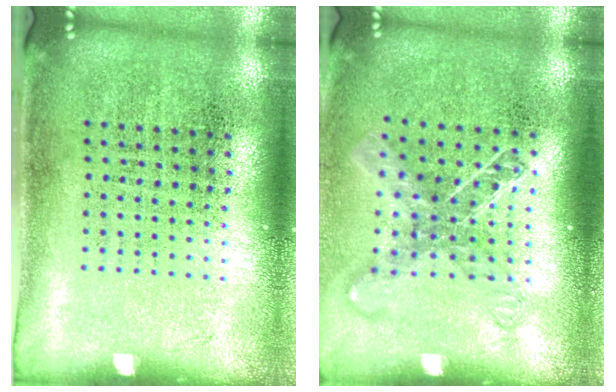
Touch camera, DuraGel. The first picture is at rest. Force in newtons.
{"total": 1.5, "press": 1.2, "slide": 0.9}